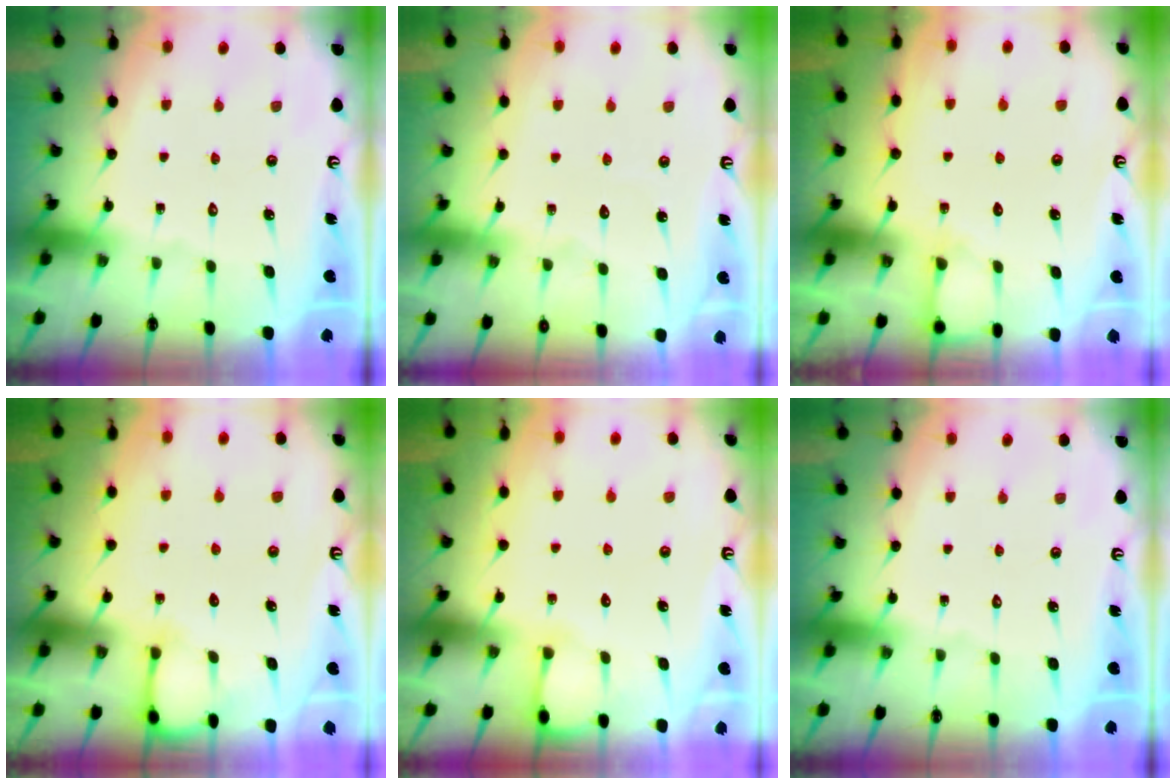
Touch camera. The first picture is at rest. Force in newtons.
{"total": 3.3, "press": 3.3, "slide": 0.4}
{"total": 4.8, "press": 4.8, "slide": 0.4}
{"total": 5.3, "press": 5.3, "slide": 0.5}
{"total": 3.6, "press": 3.6, "slide": 0.4}
{"total": 0.0}